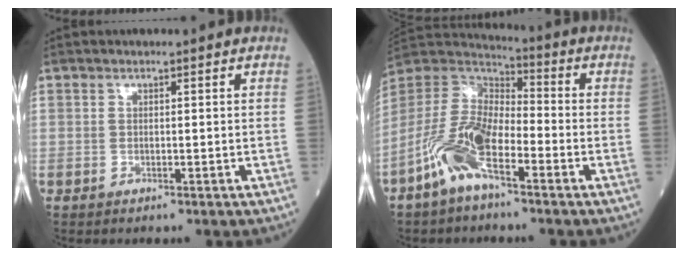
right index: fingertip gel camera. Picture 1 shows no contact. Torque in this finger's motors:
{"motor_torque": [1.16, -0.98, 0.36, 0.21]}